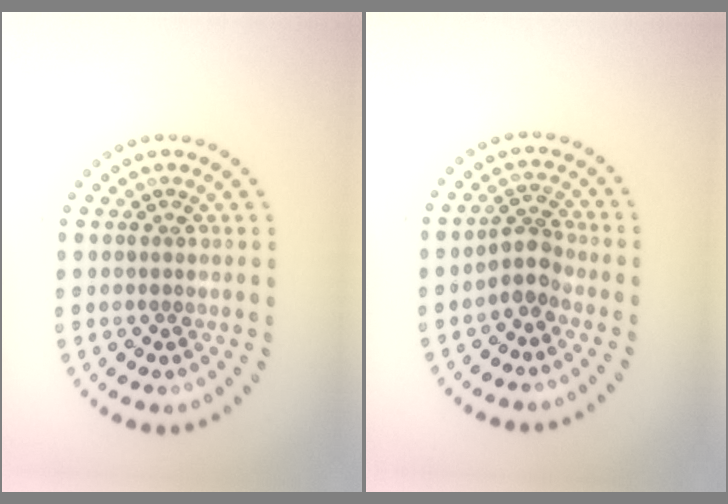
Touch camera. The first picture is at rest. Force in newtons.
{"total": 2.3, "press": 1.7, "slide": 1.5}